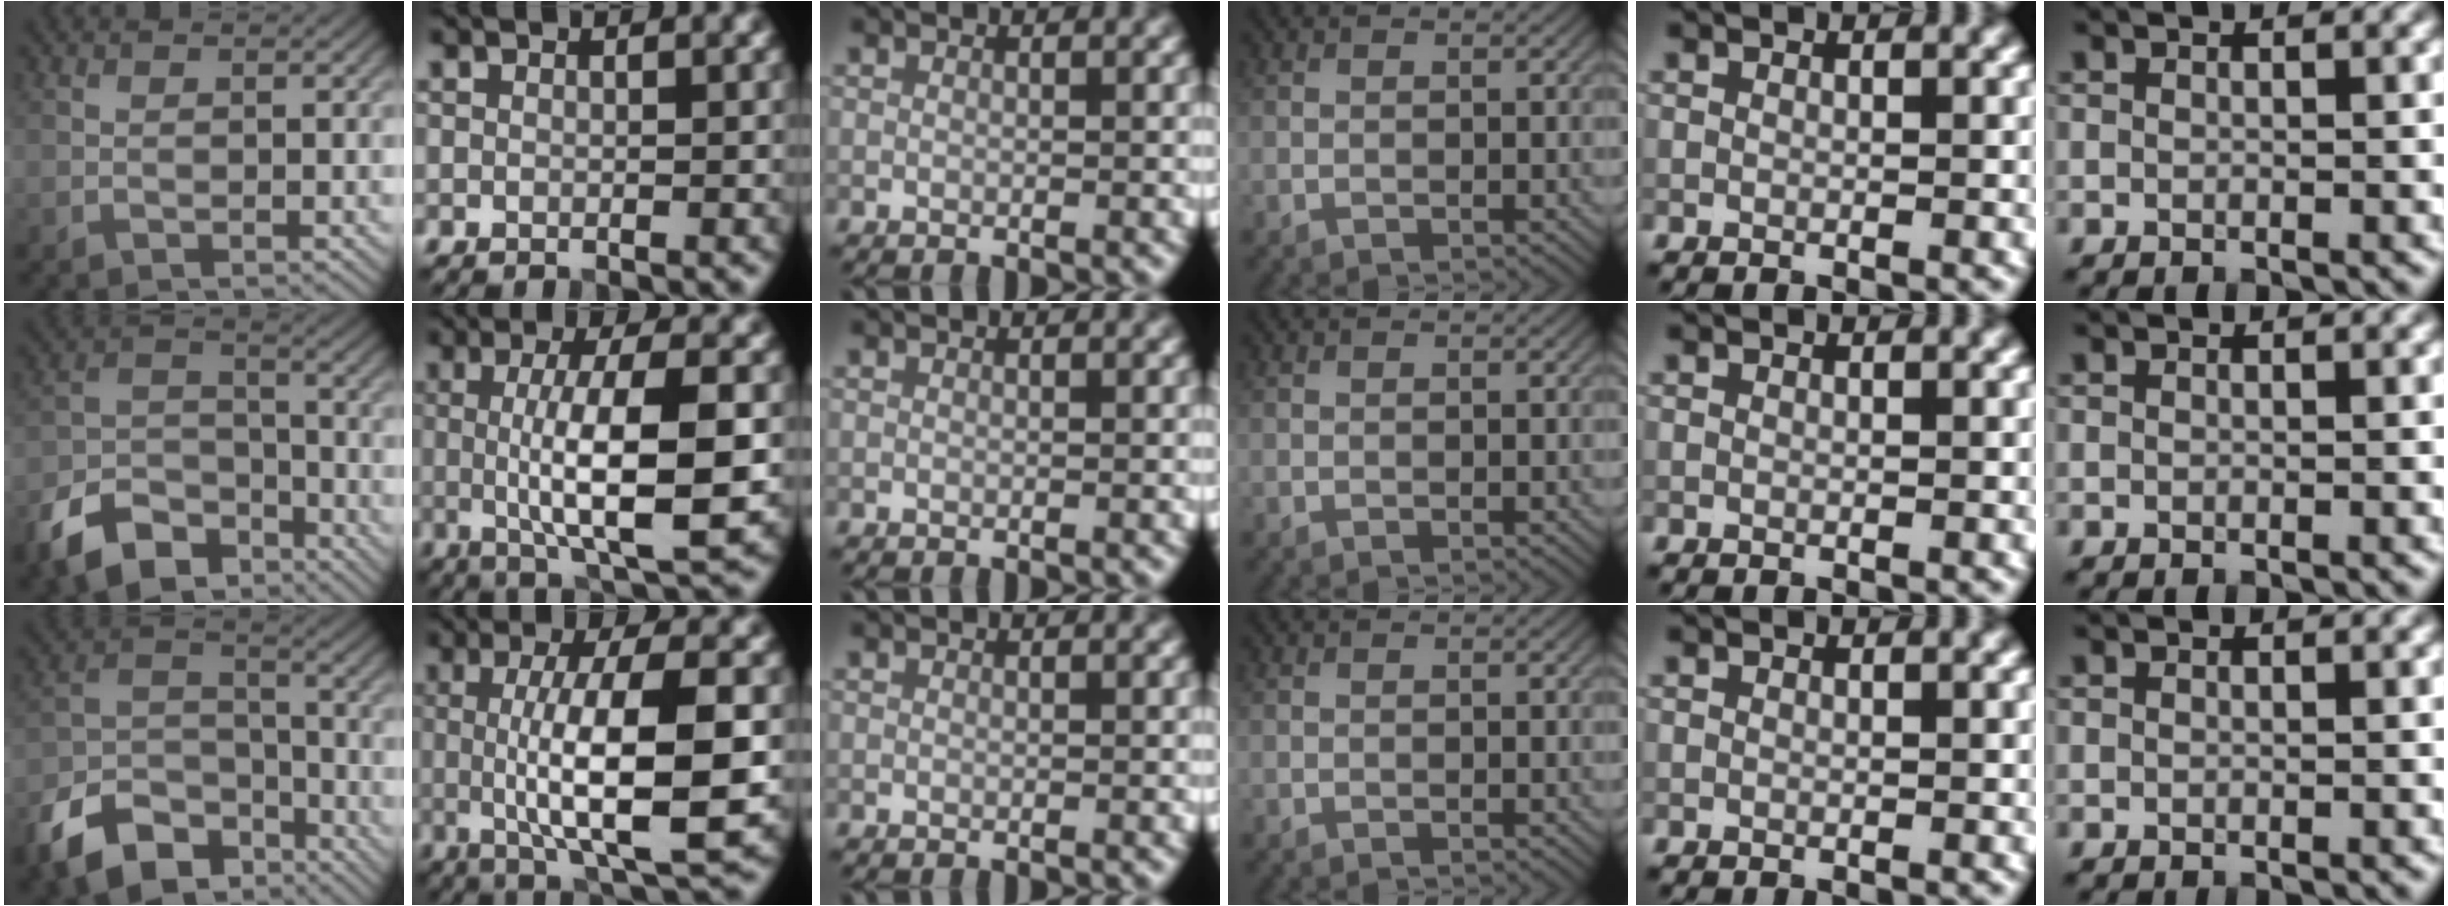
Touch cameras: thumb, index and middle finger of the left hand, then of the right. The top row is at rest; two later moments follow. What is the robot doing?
{"motion": "lift_and_place", "object": "coin"}